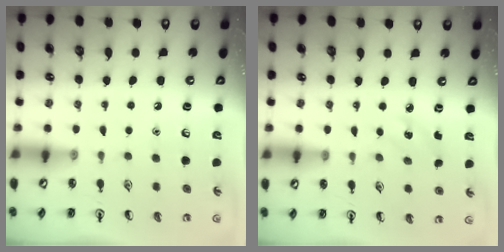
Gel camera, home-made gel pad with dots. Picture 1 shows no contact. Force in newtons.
{"total": 2.4, "press": 2.2, "slide": 0.8}